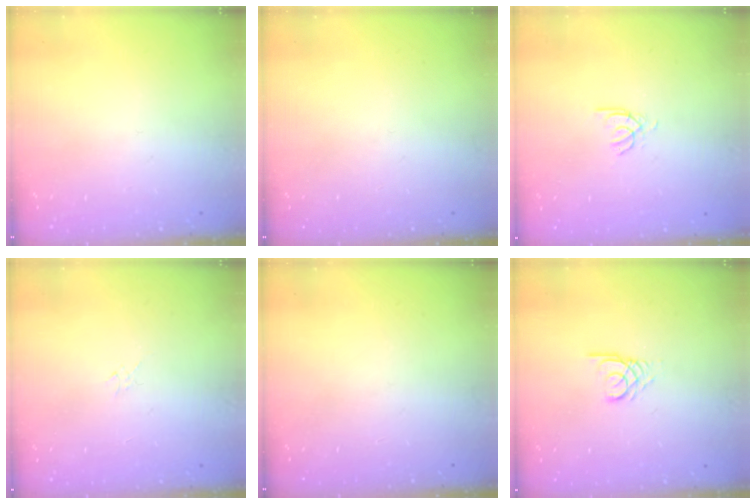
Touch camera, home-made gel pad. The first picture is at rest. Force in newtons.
{"total": 0.0}
{"total": 2.4, "press": 2.3, "slide": 0.4}
{"total": 1.3, "press": 1.3, "slide": 0.1}
{"total": 0.0}
{"total": 2.7, "press": 2.7, "slide": 0.3}